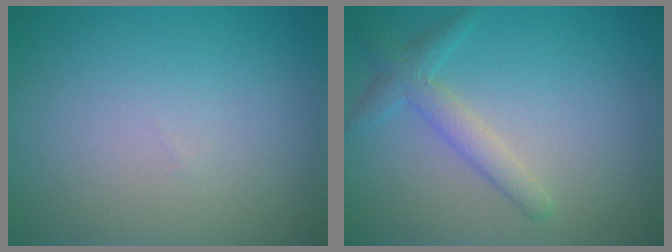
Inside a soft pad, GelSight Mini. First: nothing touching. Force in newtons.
{"total": 2.5, "press": 2.5, "slide": 0.2}